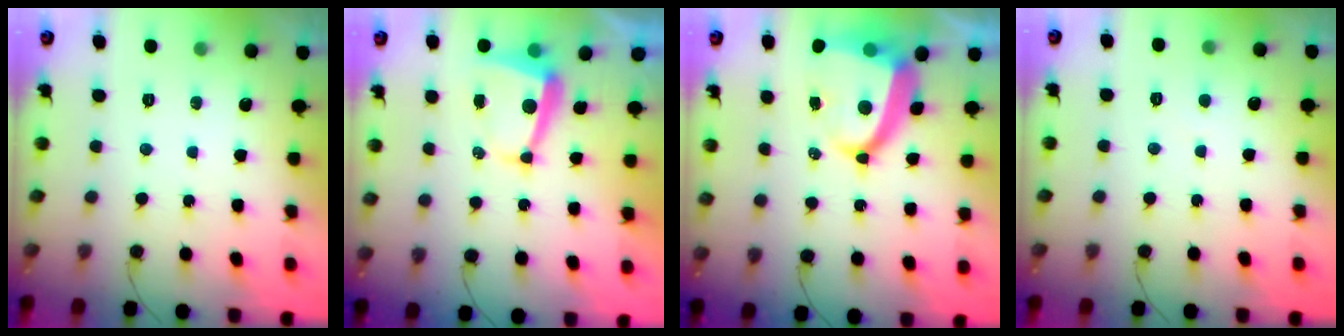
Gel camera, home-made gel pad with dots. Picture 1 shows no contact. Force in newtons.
{"total": 5.6, "press": 5.6, "slide": 0.5}
{"total": 14.3, "press": 14.2, "slide": 1.8}
{"total": 2.5, "press": 2.5, "slide": 0.2}